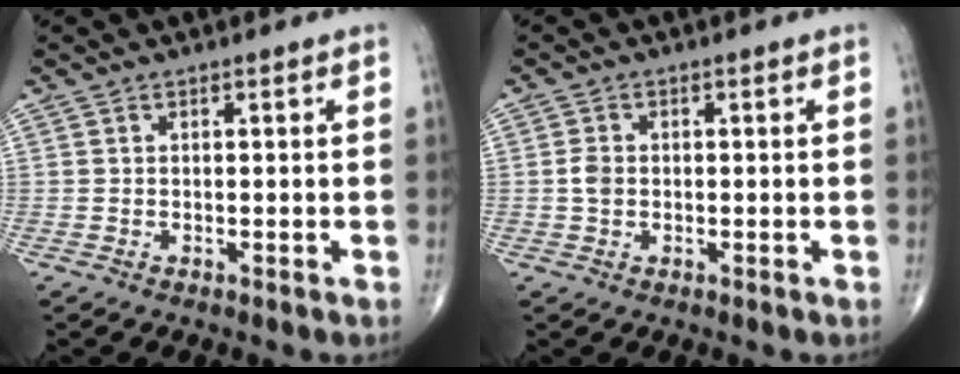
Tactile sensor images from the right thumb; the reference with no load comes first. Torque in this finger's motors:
{"motor_torque": [-0.55, 0.36, 0.48, 0.01, 0.01]}